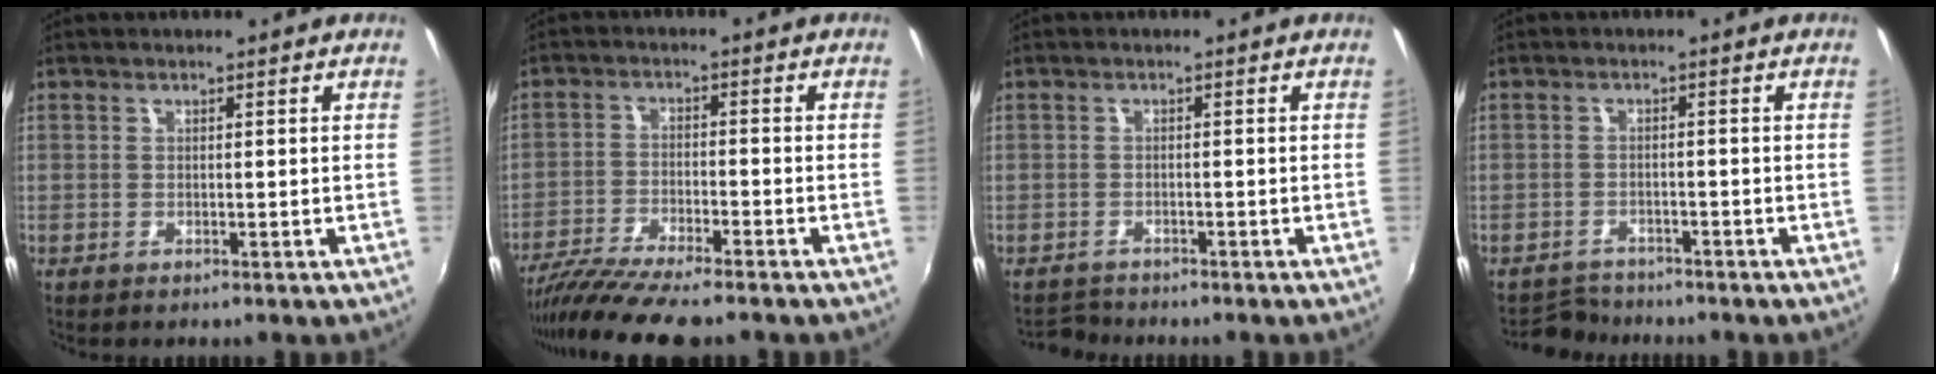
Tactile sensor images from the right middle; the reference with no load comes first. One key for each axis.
{"total": 11.2, "fx": -9.7, "fy": 0.7, "fz": 5.6, "tx": -0.125, "ty": -0.029, "tz": -0.173}
{"total": 2.6, "fx": -2.4, "fy": 0.9, "fz": -0.3, "tx": -0.006, "ty": 0.003, "tz": -0.047}
{"total": 4.0, "fx": -3.8, "fy": 1.3, "fz": -0.2, "tx": -0.010, "ty": 0.005, "tz": -0.069}